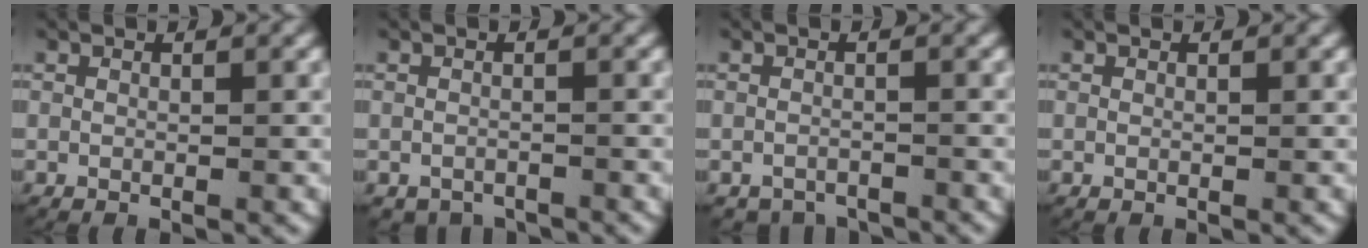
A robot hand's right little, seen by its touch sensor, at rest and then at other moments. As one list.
[{"total": 2.0, "force": [-1.8, 1.0, 0.0], "torque": [-0.001, -0.008, -0.027]}, {"total": 2.8, "force": [-2.6, 1.0, 0.0], "torque": [0.003, -0.009, -0.043]}, {"total": 0.0}]